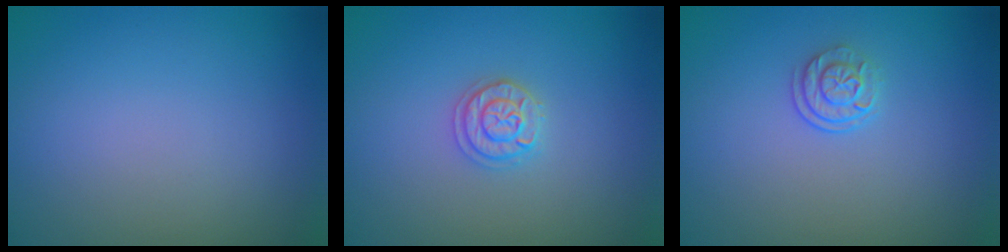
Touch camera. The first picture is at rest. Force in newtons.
{"total": 2.0, "press": 1.9, "slide": 0.3}
{"total": 2.2, "press": 1.7, "slide": 1.4}